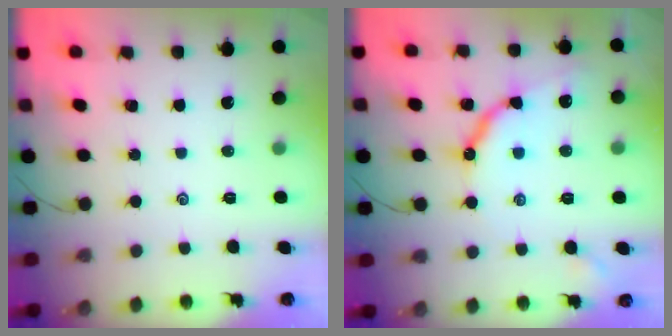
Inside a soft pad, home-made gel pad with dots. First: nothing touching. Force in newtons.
{"total": 9.6, "press": 9.6, "slide": 1.0}